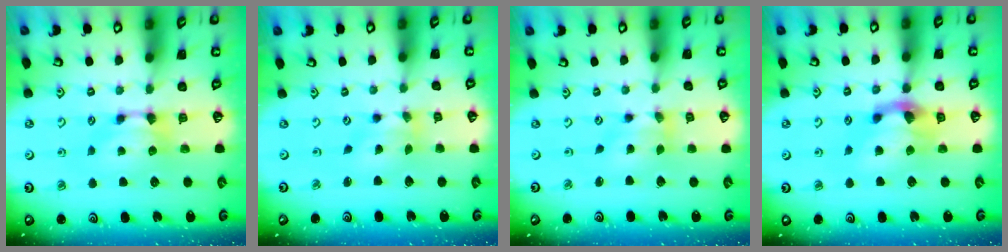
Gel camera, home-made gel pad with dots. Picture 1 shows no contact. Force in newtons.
{"total": 2.1, "press": 1.6, "slide": 1.3}
{"total": 2.3, "press": 2.0, "slide": 1.2}
{"total": 3.8, "press": 3.3, "slide": 2.0}